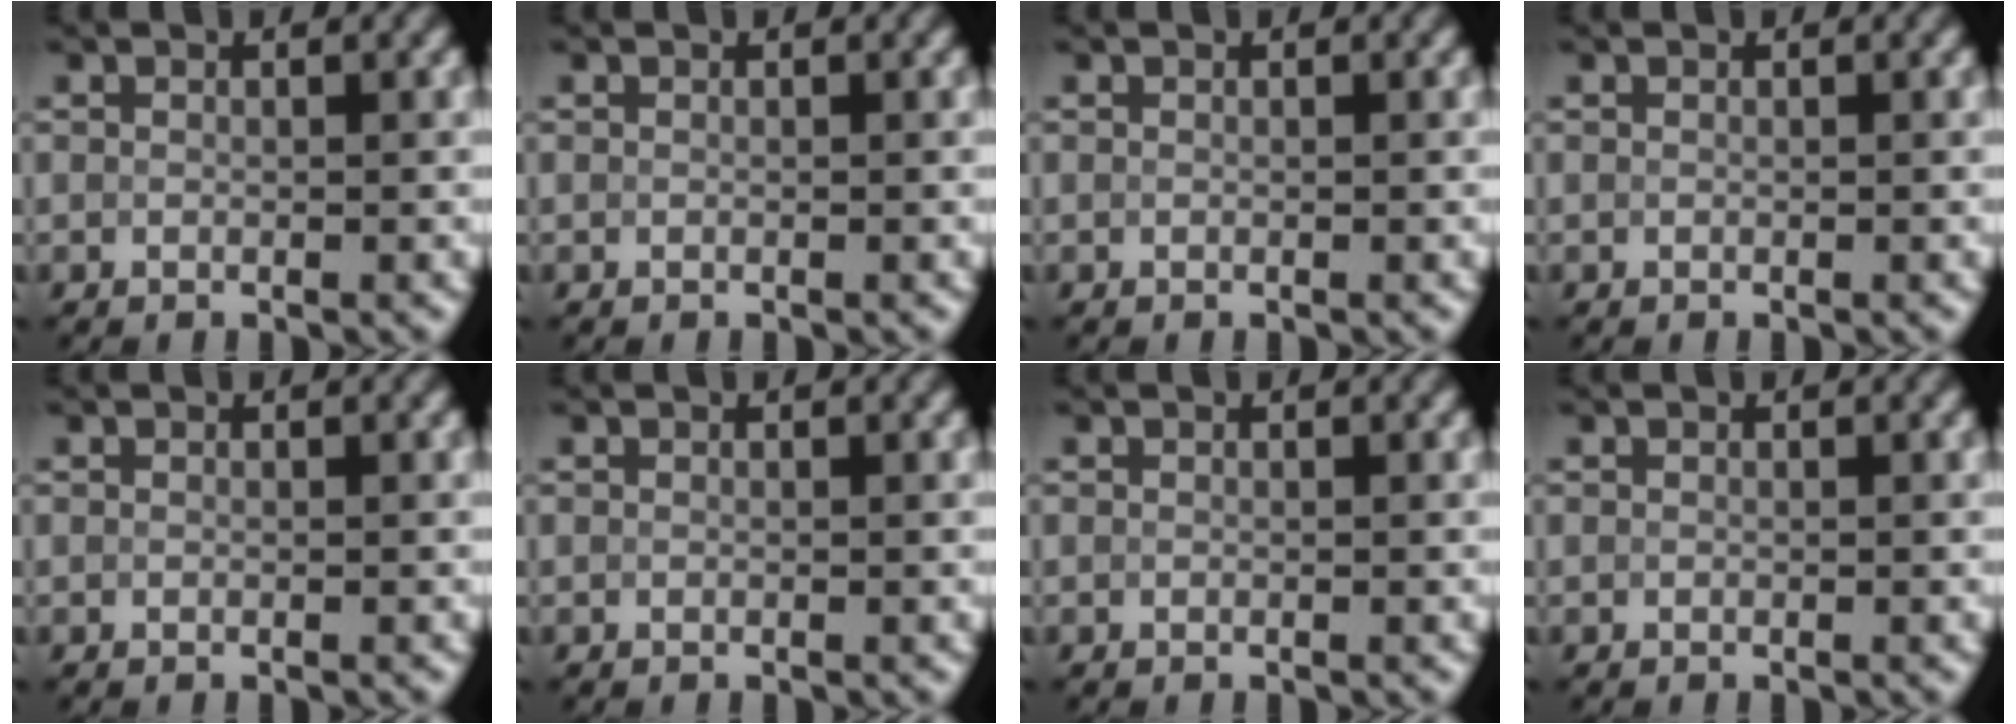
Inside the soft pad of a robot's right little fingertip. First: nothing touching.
{"total": 0.0}
{"total": 0.0}
{"total": 0.0}
{"total": 0.0}
{"total": 0.0}
{"total": 0.0}
{"total": 0.0}